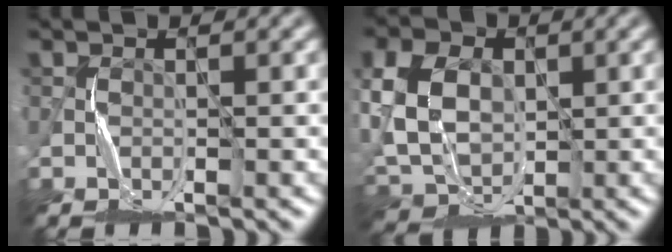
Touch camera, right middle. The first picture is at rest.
{"total": 10.2, "force": [1.3, 7.6, 6.7], "torque": [-0.154, 0.023, 0.009]}